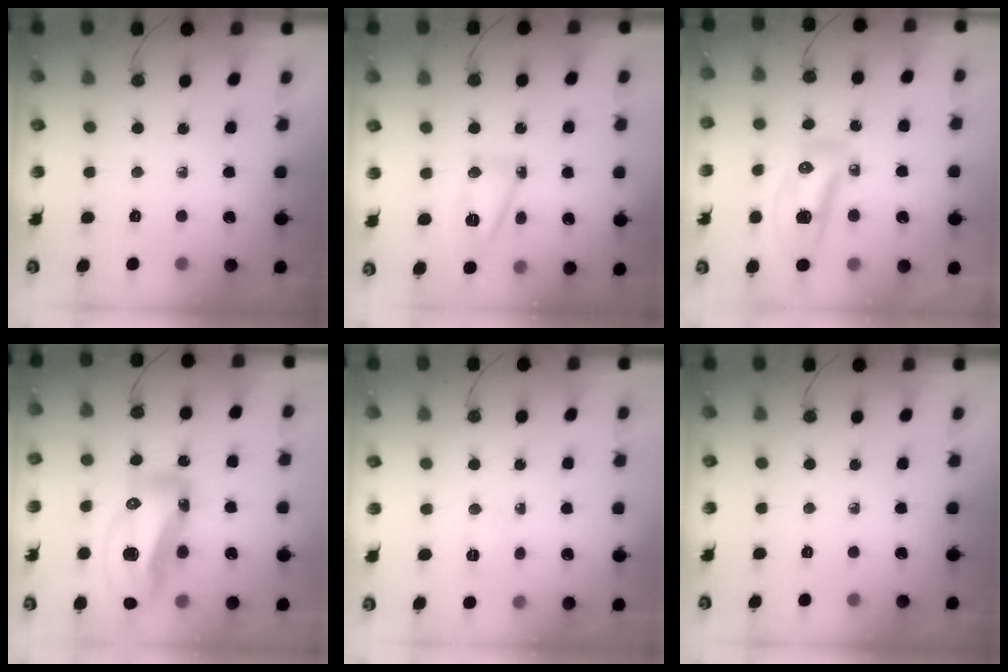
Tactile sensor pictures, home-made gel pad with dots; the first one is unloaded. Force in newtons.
{"total": 8.1, "press": 8.1, "slide": 0.6}
{"total": 14.1, "press": 13.6, "slide": 3.7}
{"total": 25.3, "press": 23.8, "slide": 8.4}
{"total": 2.6, "press": 2.5, "slide": 0.8}
{"total": 0.0}